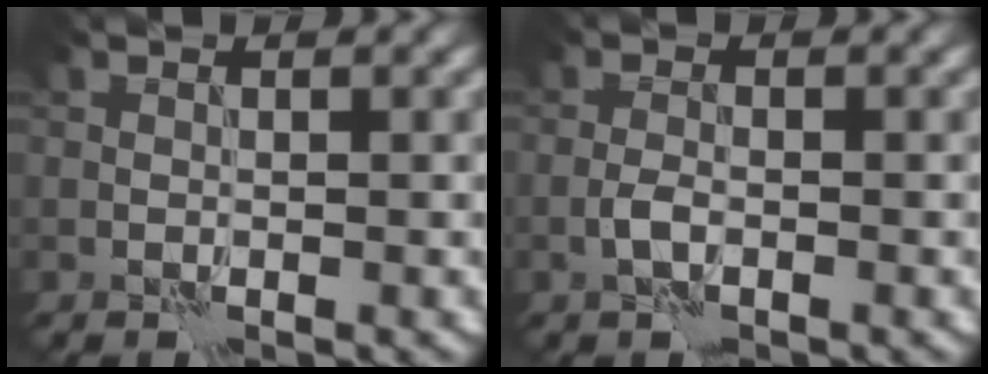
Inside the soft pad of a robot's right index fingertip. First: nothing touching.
{"total": 1.4, "force": [-0.6, 0.5, 1.1], "torque": [-0.026, 0.002, -0.017]}